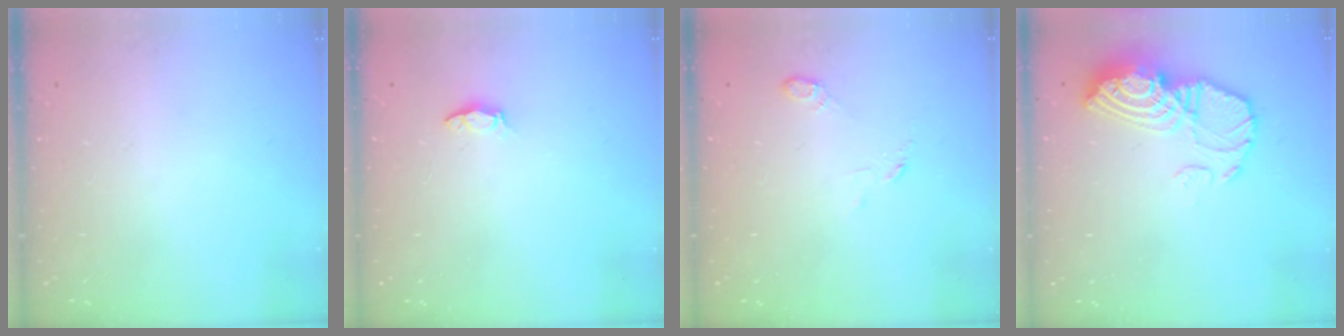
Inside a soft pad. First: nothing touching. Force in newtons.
{"total": 3.2, "press": 3.1, "slide": 0.4}
{"total": 3.2, "press": 3.1, "slide": 0.7}
{"total": 13.5, "press": 13.4, "slide": 1.3}